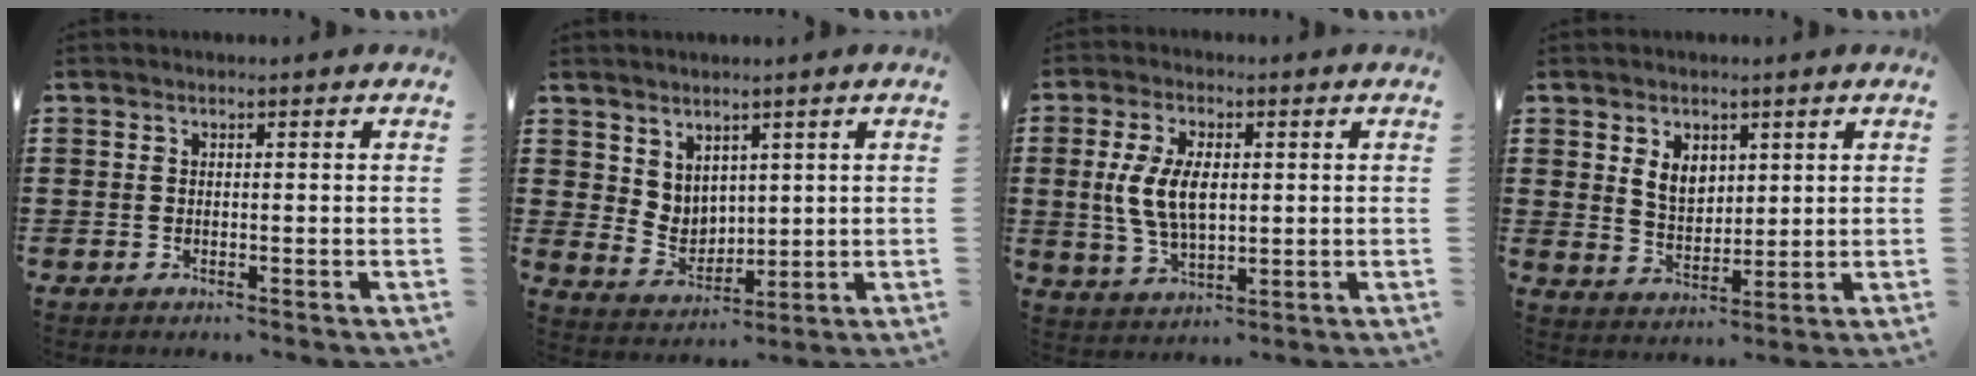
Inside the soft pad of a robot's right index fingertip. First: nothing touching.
{"total": 4.4, "force": [3.3, 2.8, 0.6], "torque": [-0.030, -0.004, 0.065]}
{"total": 7.7, "force": [0.7, 4.1, 6.6], "torque": [-0.149, 0.007, 0.006]}
{"total": 4.7, "force": [1.9, 3.3, 2.8], "torque": [-0.058, 0.007, 0.033]}